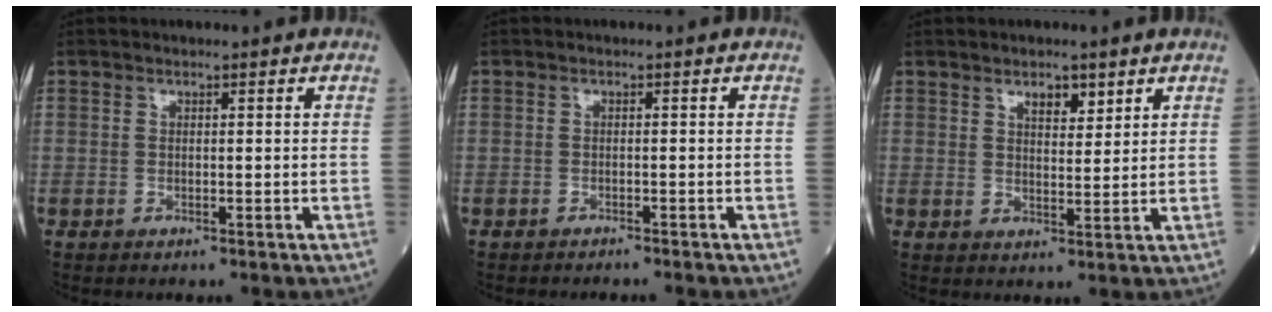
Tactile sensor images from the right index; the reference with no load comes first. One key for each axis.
{"total": 1.7, "fx": -1.6, "fy": 0.0, "fz": 0.5, "tx": -0.009, "ty": -0.001, "tz": -0.020}
{"total": 3.4, "fx": 2.3, "fy": 1.3, "fz": 2.1, "tx": -0.031, "ty": -0.003, "tz": 0.038}